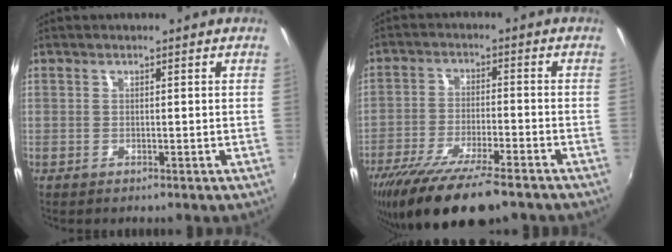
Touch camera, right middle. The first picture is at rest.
{"total": 15.2, "force": [-11.6, 2.8, 9.4], "torque": [-0.193, -0.047, -0.198]}